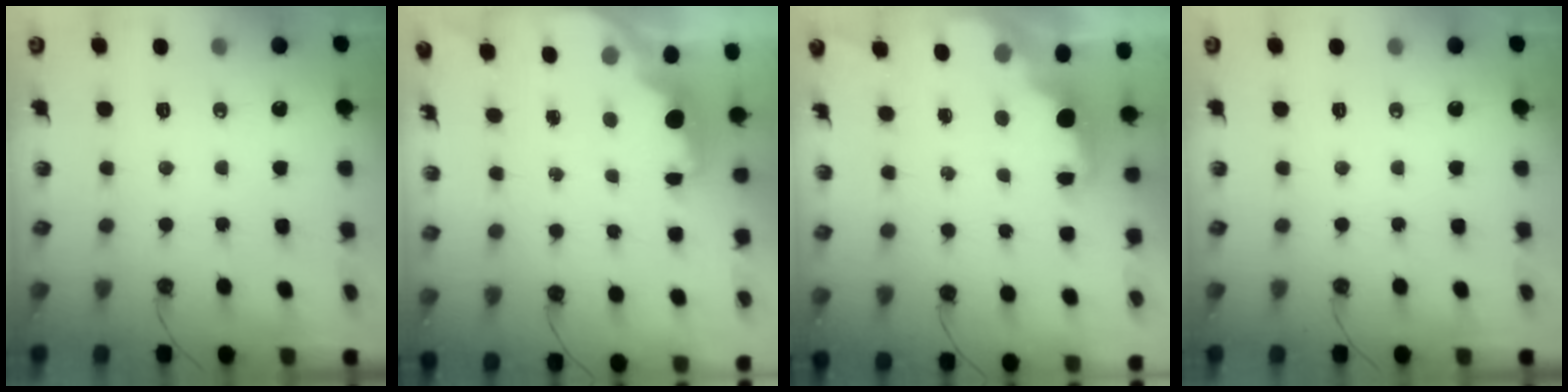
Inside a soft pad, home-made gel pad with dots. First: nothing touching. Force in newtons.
{"total": 2.1, "press": 2.0, "slide": 0.5}
{"total": 2.1, "press": 1.9, "slide": 0.8}
{"total": 0.0}